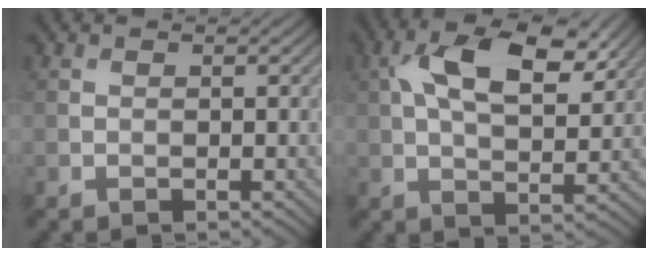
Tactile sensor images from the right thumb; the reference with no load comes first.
{"total": 12.0, "force": [4.7, 5.6, 9.5], "torque": [-0.179, 0.009, 0.077]}